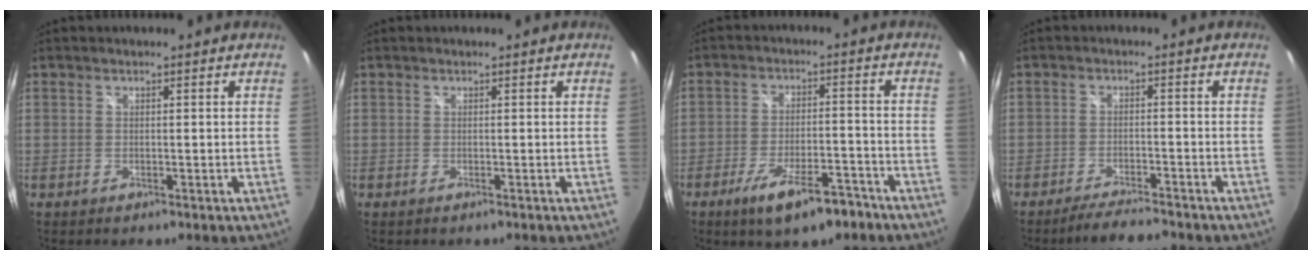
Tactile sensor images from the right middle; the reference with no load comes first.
{"total": 0.6, "force": [-0.4, -0.1, 0.5], "torque": [-0.008, -0.001, -0.007]}
{"total": 10.7, "force": [-7.1, 3.1, 7.4], "torque": [-0.145, -0.012, -0.109]}
{"total": 6.6, "force": [-5.9, 0.6, 2.9], "torque": [-0.070, -0.009, -0.097]}